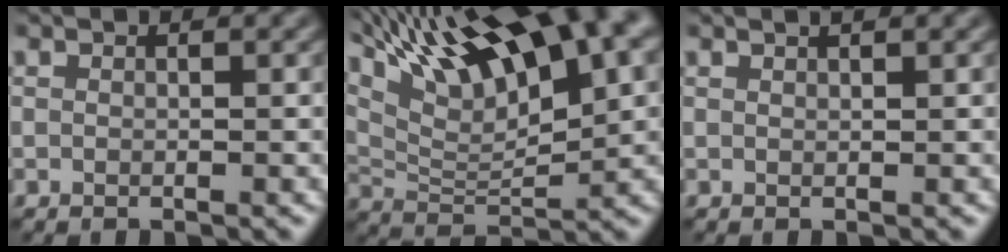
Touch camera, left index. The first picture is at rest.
{"total": 15.6, "force": [9.3, 5.0, 11.5], "torque": [-0.200, 0.025, 0.164]}
{"total": 0.9, "force": [0.7, 0.1, 0.5], "torque": [-0.007, 0.000, 0.008]}